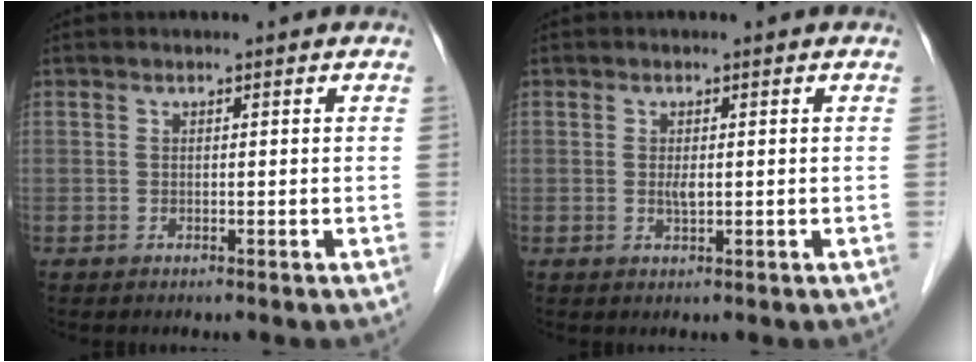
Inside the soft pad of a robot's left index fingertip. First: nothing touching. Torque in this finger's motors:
{"motor_torque": [0.41, 0.23, -0.01, 0.02]}